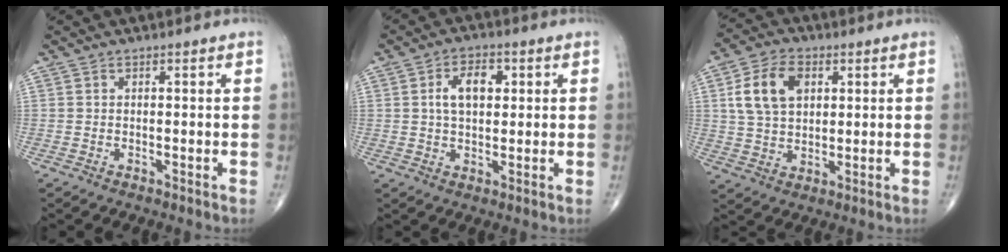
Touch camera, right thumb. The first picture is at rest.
{"total": 6.8, "force": [1.5, 4.1, 5.2], "torque": [-0.079, 0.006, 0.023]}
{"total": 10.3, "force": [2.9, 6.9, 7.1], "torque": [-0.119, 0.003, 0.054]}